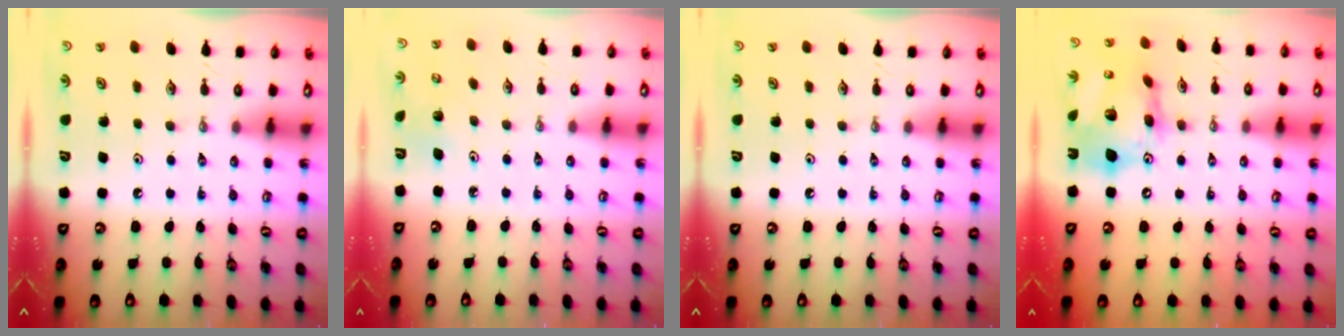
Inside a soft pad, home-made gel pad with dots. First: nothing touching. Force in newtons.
{"total": 2.8, "press": 2.8, "slide": 0.2}
{"total": 0.0}
{"total": 19.2, "press": 19.1, "slide": 2.0}